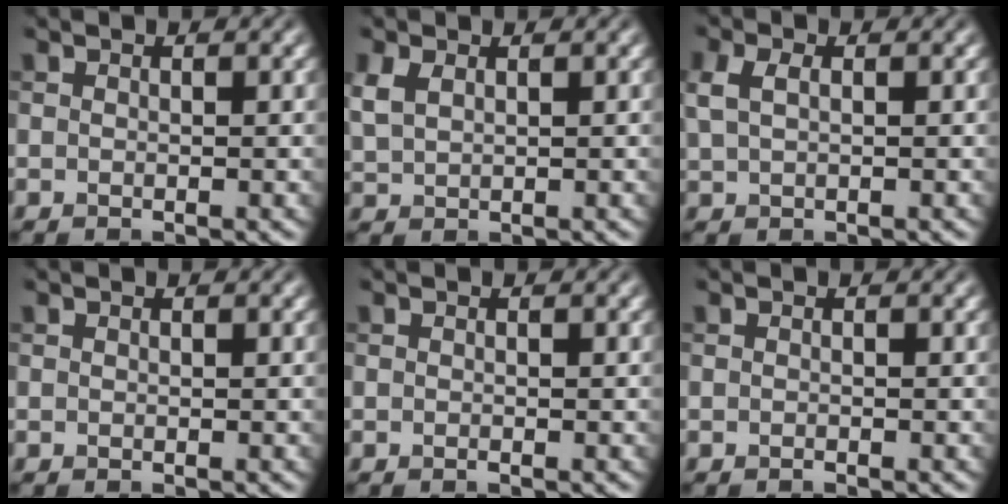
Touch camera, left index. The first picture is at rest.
{"total": 2.4, "force": [1.1, 1.4, 1.6], "torque": [-0.045, 0.004, 0.026]}
{"total": 2.2, "force": [0.7, 1.3, 1.7], "torque": [-0.042, 0.004, 0.016]}
{"total": 0.0}
{"total": 0.0}
{"total": 0.0}